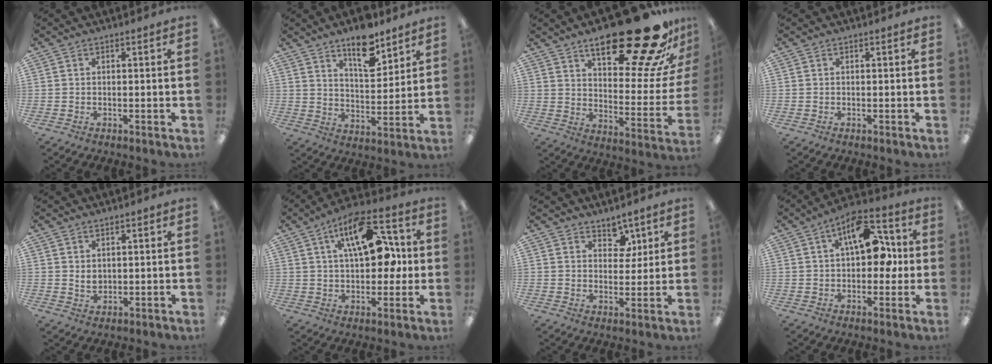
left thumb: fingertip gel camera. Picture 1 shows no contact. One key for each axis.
{"total": 11.9, "fx": 8.7, "fy": 4.8, "fz": 6.5, "tx": -0.085, "ty": -0.052, "tz": 0.148}
{"total": 28.9, "fx": 20.2, "fy": 8.7, "fz": 18.8, "tx": -0.247, "ty": -0.138, "tz": 0.316}
{"total": 0.0}
{"total": 2.3, "fx": 1.2, "fy": 1.7, "fz": 1.1, "tx": -0.014, "ty": -0.002, "tz": 0.020}
{"total": 17.1, "fx": 5.9, "fy": 8.8, "fz": 13.4, "tx": -0.209, "ty": -0.004, "tz": 0.099}
{"total": 5.2, "fx": 3.8, "fy": 3.3, "fz": 1.3, "tx": -0.001, "ty": -0.021, "tz": 0.064}
{"total": 13.8, "fx": 4.1, "fy": 7.7, "fz": 10.6, "tx": -0.144, "ty": -0.001, "tz": 0.070}